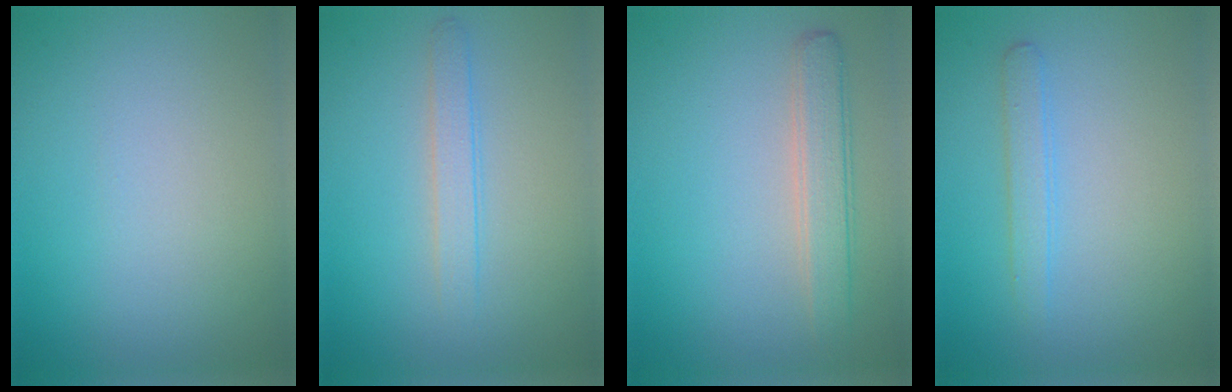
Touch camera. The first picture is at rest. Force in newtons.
{"total": 1.8, "press": 1.8, "slide": 0.1}
{"total": 2.8, "press": 2.8, "slide": 0.1}
{"total": 1.6, "press": 1.6, "slide": 0.1}